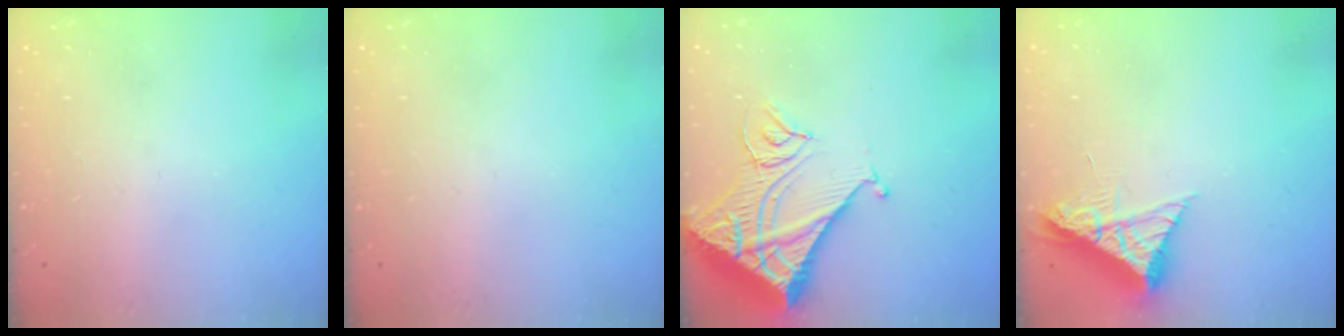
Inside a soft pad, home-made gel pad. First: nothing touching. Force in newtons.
{"total": 0.0}
{"total": 14.7, "press": 14.6, "slide": 1.6}
{"total": 8.1, "press": 8.1, "slide": 0.8}